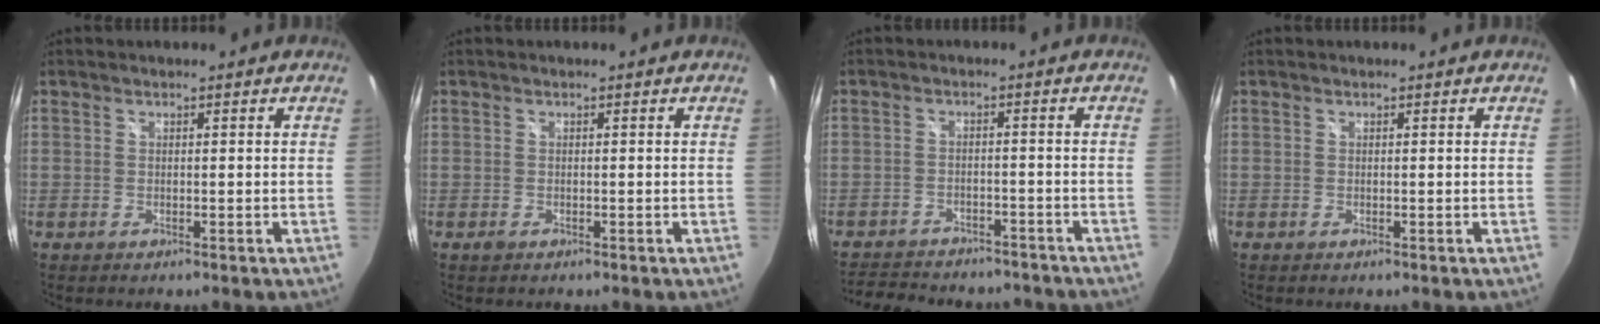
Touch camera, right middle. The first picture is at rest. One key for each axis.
{"total": 0.6, "fx": -0.4, "fy": 0.4, "fz": 0.2, "tx": -0.004, "ty": -0.003, "tz": -0.008}
{"total": 14.4, "fx": -12.3, "fy": 5.1, "fz": 5.3, "tx": -0.118, "ty": -0.002, "tz": -0.165}
{"total": 0.0}